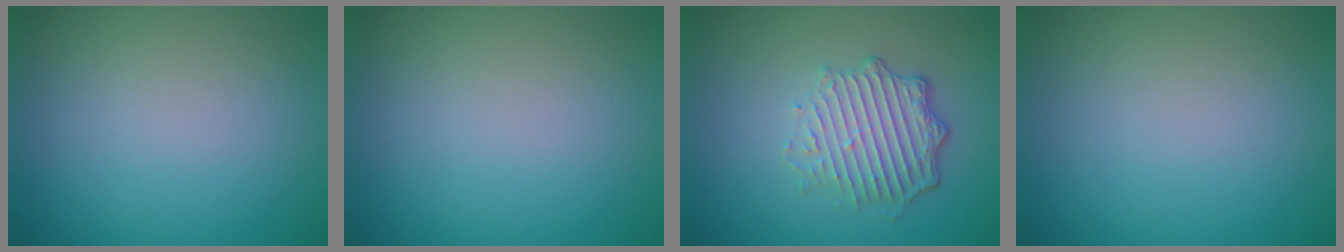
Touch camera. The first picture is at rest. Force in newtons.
{"total": 0.0}
{"total": 5.0, "press": 3.6, "slide": 3.5}
{"total": 0.0}